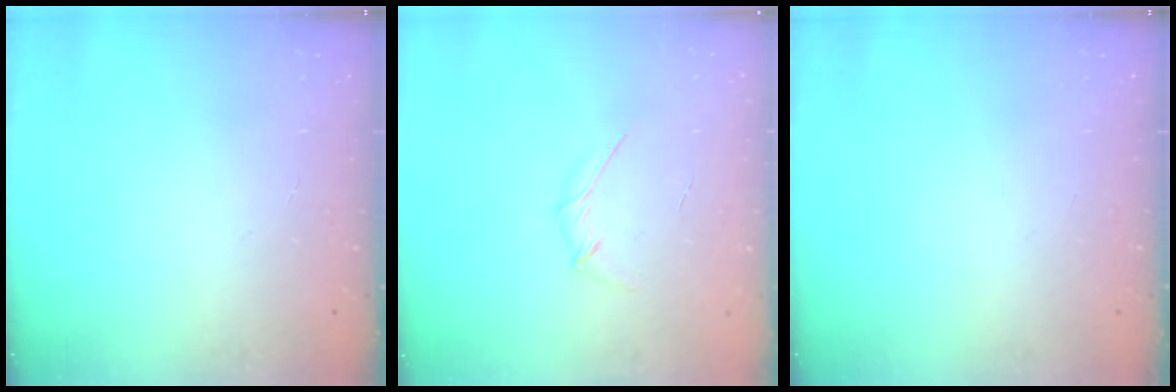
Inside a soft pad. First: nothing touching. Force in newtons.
{"total": 3.3, "press": 3.2, "slide": 0.9}
{"total": 0.0}